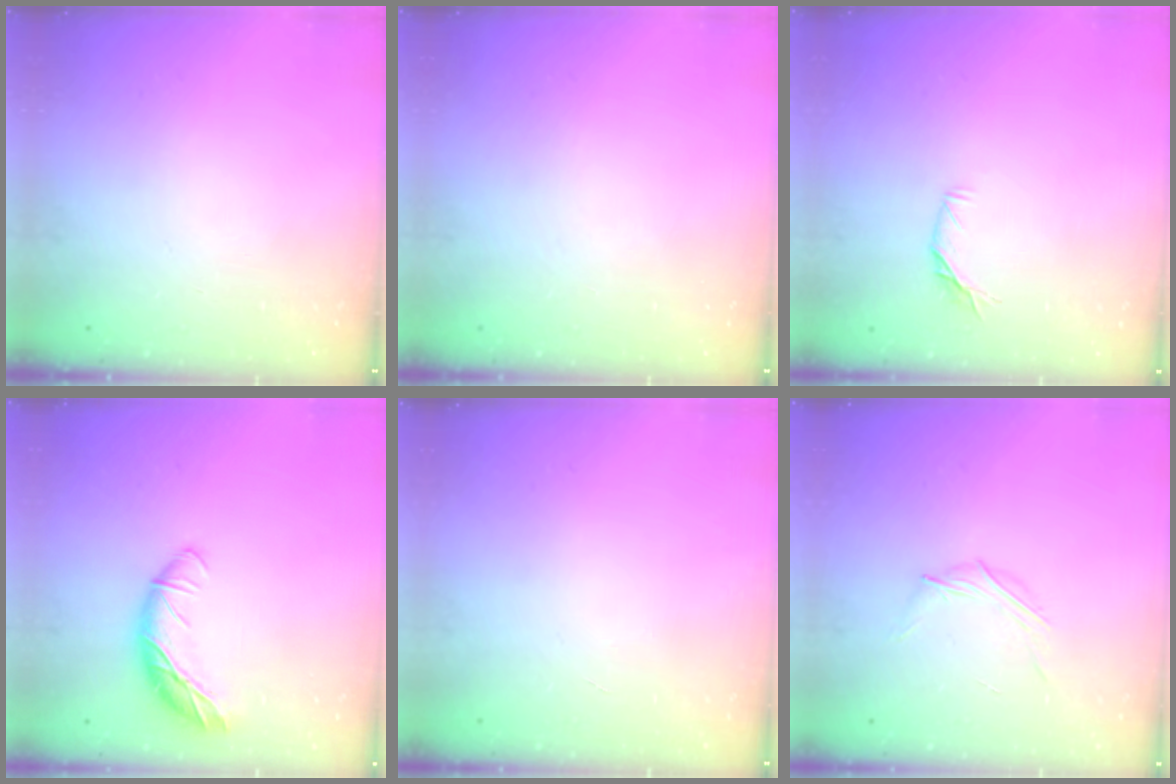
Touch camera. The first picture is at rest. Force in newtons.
{"total": 0.0}
{"total": 5.3, "press": 5.2, "slide": 1.1}
{"total": 11.1, "press": 11.1, "slide": 0.7}
{"total": 0.9, "press": 0.8, "slide": 0.2}
{"total": 4.1, "press": 4.0, "slide": 1.0}